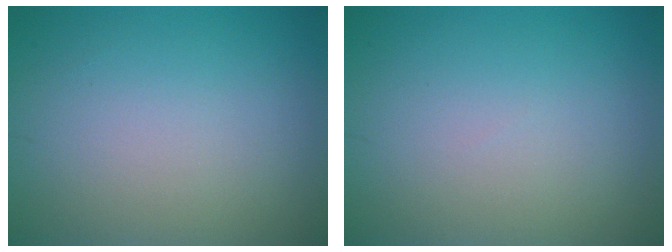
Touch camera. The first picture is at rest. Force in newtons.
{"total": 0.0}